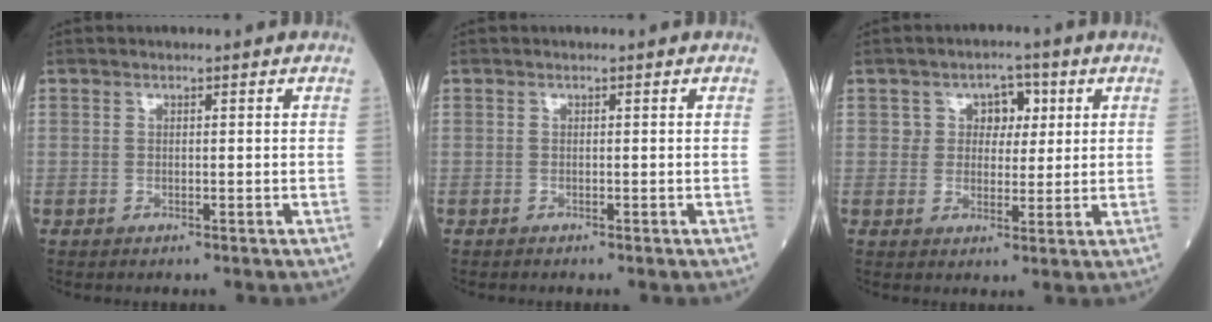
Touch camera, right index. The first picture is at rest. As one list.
[{"total": 0.0}, {"total": 4.7, "force": [1.5, 3.8, 2.5], "torque": [-0.022, 0.009, 0.019]}]